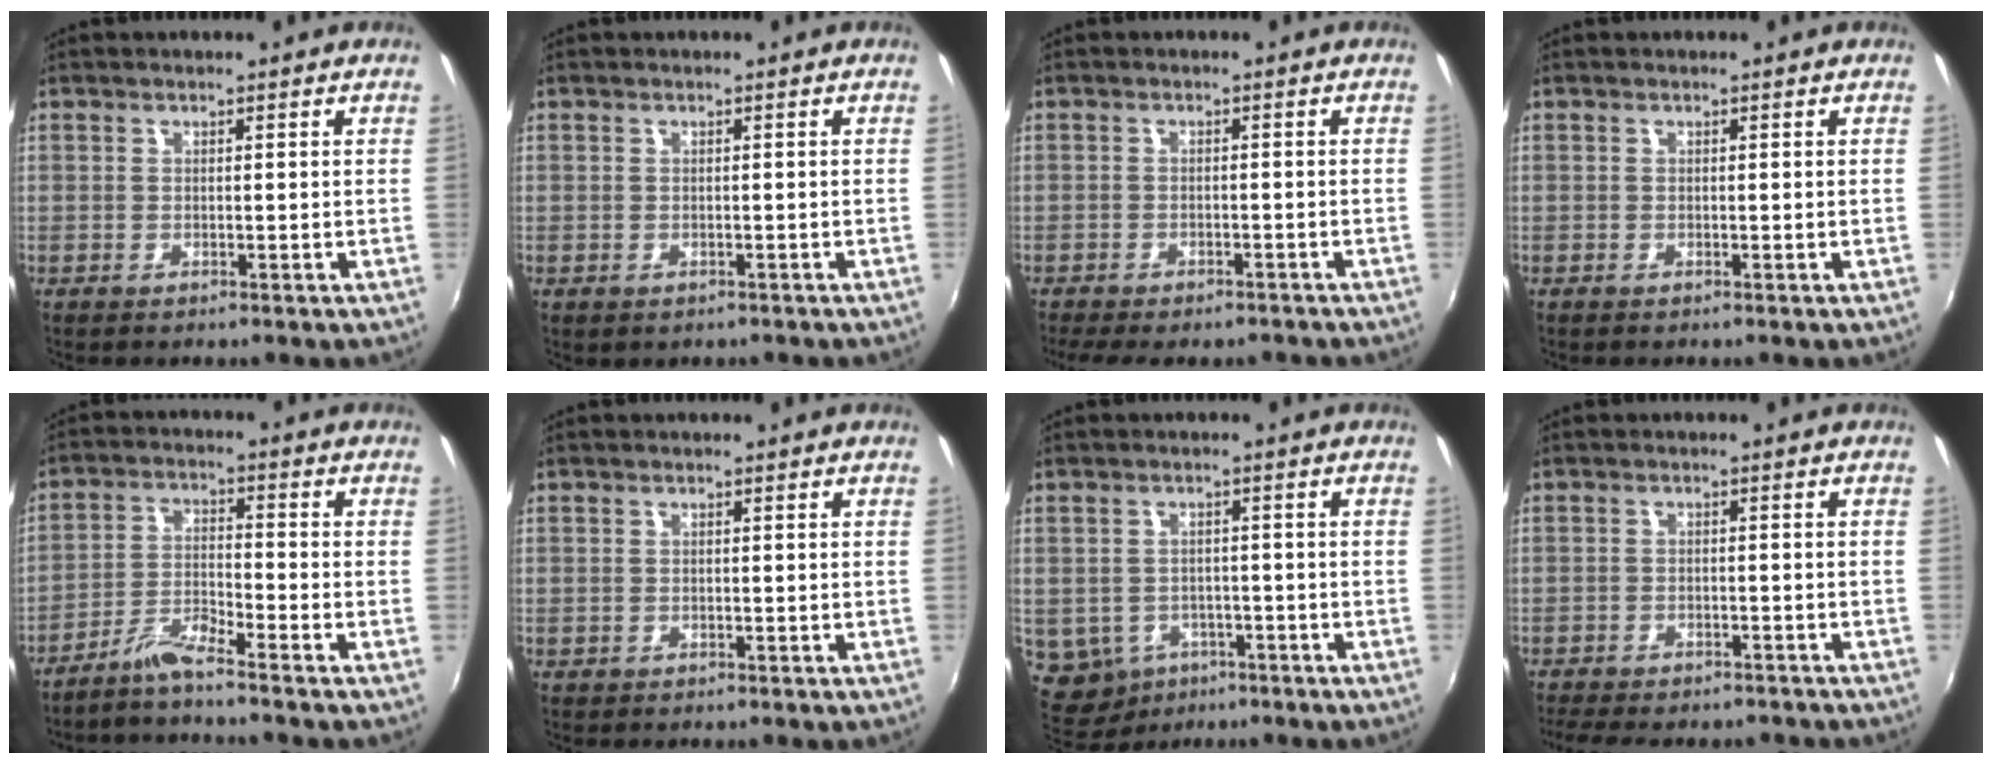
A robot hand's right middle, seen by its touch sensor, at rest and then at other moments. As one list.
[{"total": 0.7, "force": [-0.3, 0.5, 0.4], "torque": [-0.008, -0.002, -0.001]}, {"total": 8.5, "force": [-7.1, 2.5, 4.1], "torque": [-0.094, -0.023, -0.101]}, {"total": 0.0}, {"total": 4.7, "force": [-4.3, -1.0, 1.6], "torque": [-0.045, 0.007, -0.085]}, {"total": 0.0}, {"total": 8.0, "force": [-3.5, 6.6, 2.9], "torque": [-0.086, -0.009, -0.037]}, {"total": 11.1, "force": [-9.5, 3.1, 4.8], "torque": [-0.109, -0.022, -0.134]}]